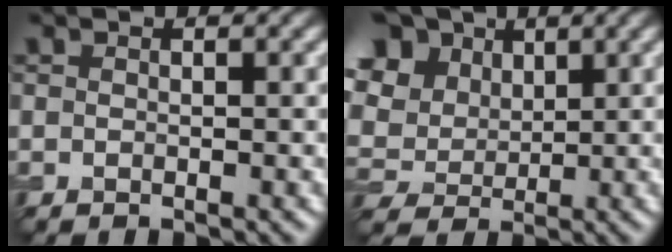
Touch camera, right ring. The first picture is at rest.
{"total": 13.1, "force": [5.3, 10.0, 6.7], "torque": [-0.171, 0.034, 0.088]}